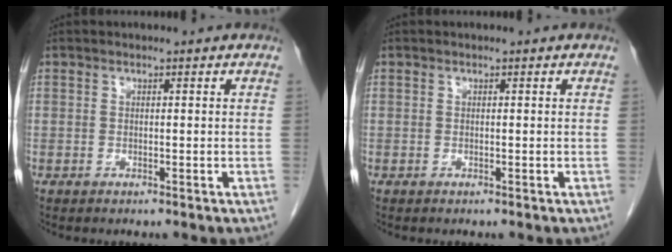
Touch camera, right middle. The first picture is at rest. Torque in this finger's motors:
{"motor_torque": [0.00, 0.00, 0.00, -0.01]}